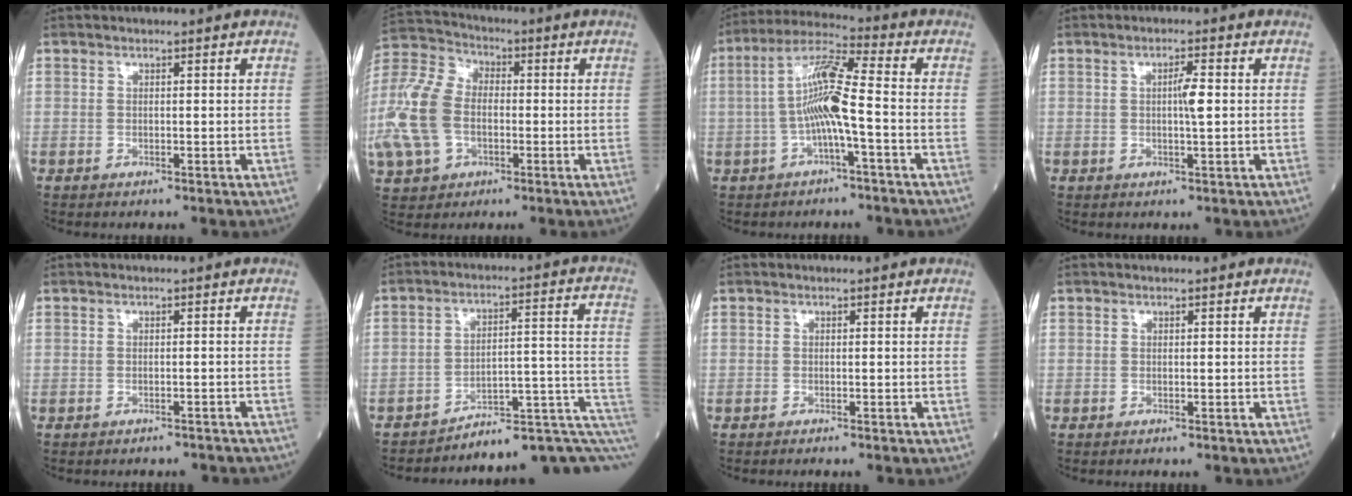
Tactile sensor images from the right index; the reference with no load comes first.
{"total": 15.7, "force": [-4.0, 9.8, 11.6], "torque": [-0.306, 0.016, -0.081]}
{"total": 9.1, "force": [-1.5, 0.4, 9.0], "torque": [-0.176, 0.020, -0.035]}
{"total": 2.7, "force": [0.2, 0.2, 2.7], "torque": [-0.047, 0.001, 0.002]}
{"total": 4.8, "force": [-4.6, 1.2, 0.5], "torque": [-0.005, -0.001, -0.047]}
{"total": 11.2, "force": [-7.3, 2.6, 8.1], "torque": [-0.086, 0.077, -0.094]}
{"total": 2.5, "force": [-2.2, 0.0, 1.1], "torque": [-0.015, -0.002, -0.026]}
{"total": 0.8, "force": [-0.7, 0.0, 0.4], "torque": [0.002, 0.001, -0.011]}